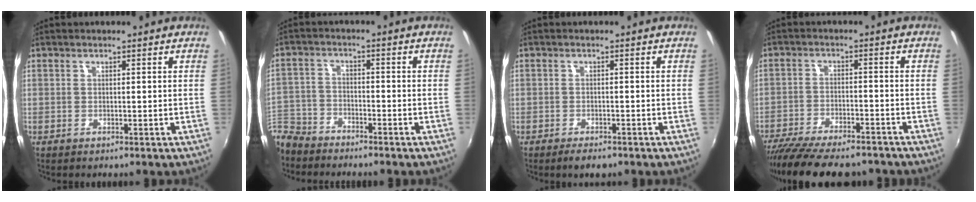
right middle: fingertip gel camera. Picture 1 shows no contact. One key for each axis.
{"total": 8.3, "fx": -7.1, "fy": 4.0, "fz": 1.6, "tx": -0.055, "ty": 0.011, "tz": -0.145}
{"total": 2.9, "fx": -2.2, "fy": 1.1, "fz": 1.6, "tx": -0.037, "ty": -0.006, "tz": -0.036}
{"total": 16.5, "fx": -13.8, "fy": 4.5, "fz": 7.9, "tx": -0.162, "ty": -0.034, "tz": -0.211}